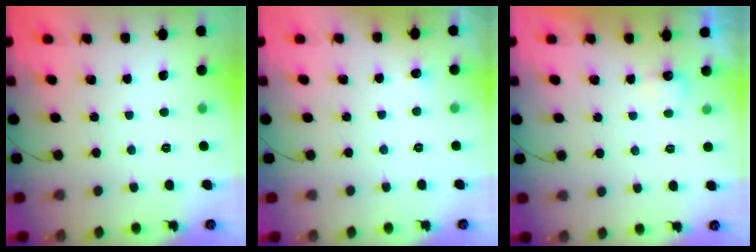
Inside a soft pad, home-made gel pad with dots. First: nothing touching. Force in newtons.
{"total": 2.5, "press": 2.2, "slide": 1.1}
{"total": 2.9, "press": 2.8, "slide": 0.8}